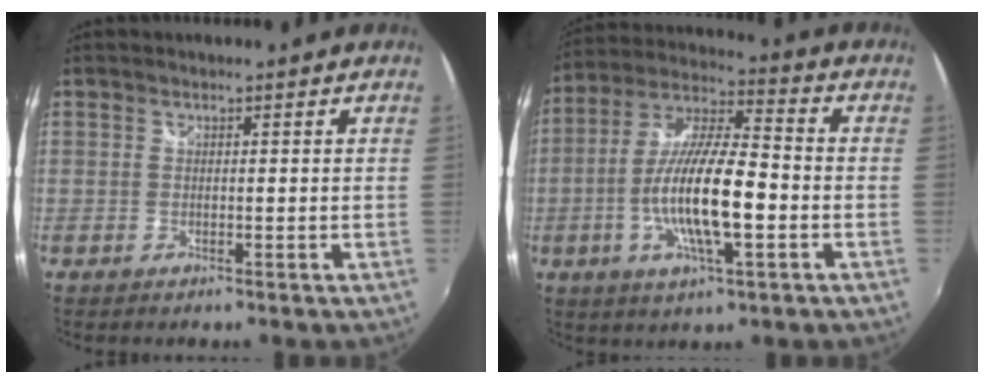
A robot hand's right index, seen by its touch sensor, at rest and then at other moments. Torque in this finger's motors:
{"motor_torque": [1.77, -0.37, 1.05, 0.21]}